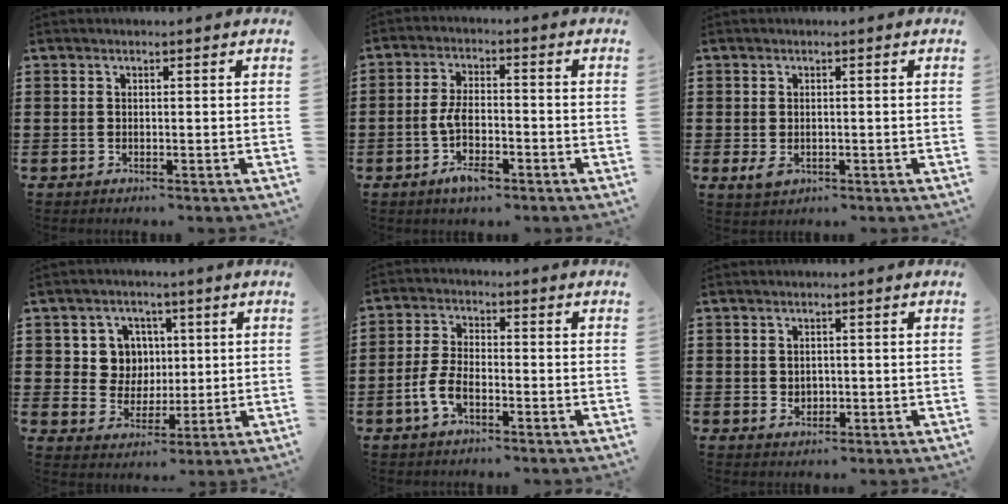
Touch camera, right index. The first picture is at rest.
{"total": 5.8, "force": [-2.3, 2.6, 4.7], "torque": [-0.100, 0.005, -0.046]}
{"total": 1.8, "force": [-0.5, 1.2, 1.3], "torque": [-0.032, -0.002, -0.012]}
{"total": 6.9, "force": [1.9, 6.3, 1.9], "torque": [-0.061, 0.018, 0.035]}
{"total": 4.9, "force": [-2.2, 2.2, 3.7], "torque": [-0.091, 0.000, -0.048]}
{"total": 1.4, "force": [0.4, 1.2, 0.6], "torque": [-0.014, 0.007, 0.007]}